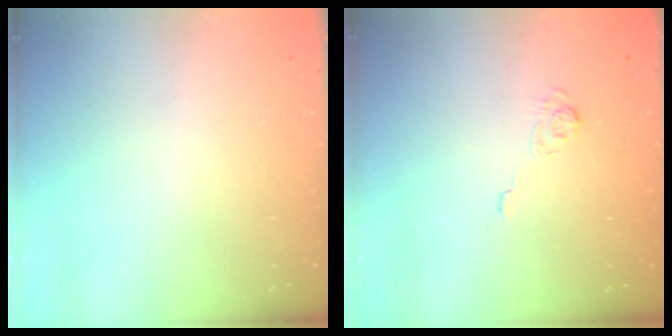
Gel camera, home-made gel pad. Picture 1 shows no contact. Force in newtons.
{"total": 2.4, "press": 1.9, "slide": 1.4}